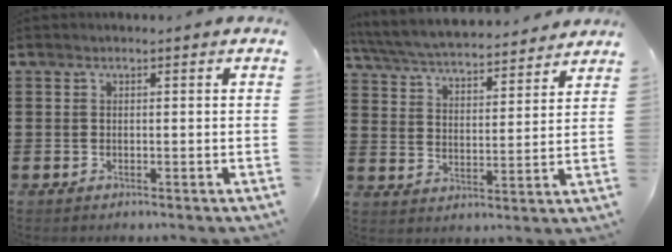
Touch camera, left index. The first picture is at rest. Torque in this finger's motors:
{"motor_torque": [2.14, 0.00, 0.56, 0.21]}